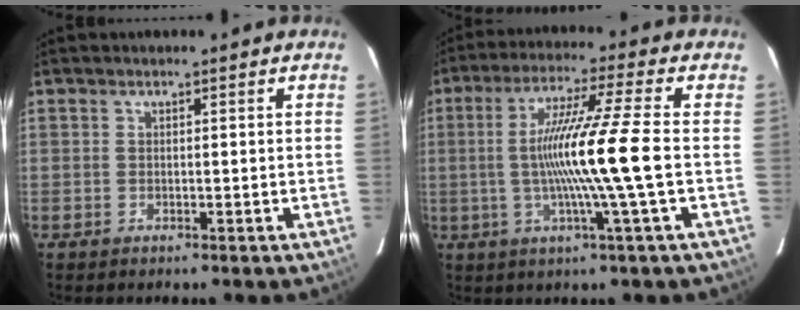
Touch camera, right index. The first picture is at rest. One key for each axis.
{"total": 12.6, "fx": -1.2, "fy": -2.2, "fz": 12.3, "tx": -0.230, "ty": -0.008, "tz": -0.023}